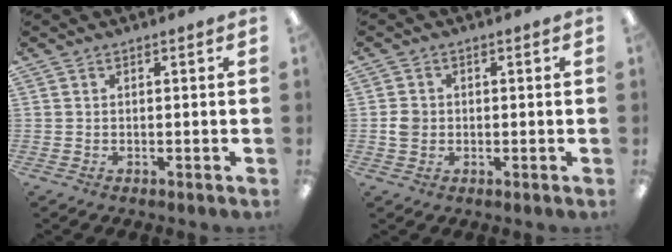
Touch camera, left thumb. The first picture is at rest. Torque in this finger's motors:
{"motor_torque": [0.01, 0.01, 0.04, -0.03, 0.01]}